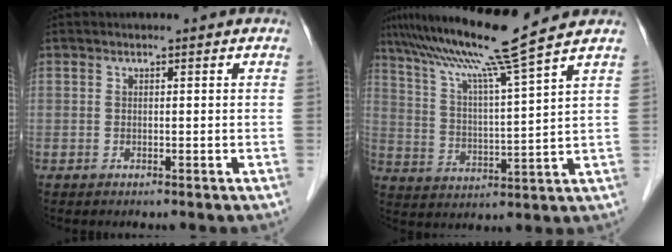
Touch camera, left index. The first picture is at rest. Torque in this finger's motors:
{"motor_torque": [0.41, -0.43, 0.33, 0.14]}